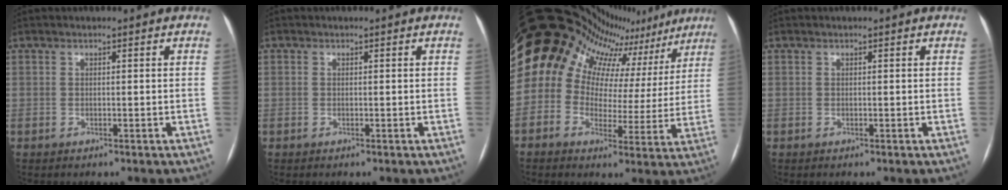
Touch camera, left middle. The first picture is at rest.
{"total": 0.0}
{"total": 21.8, "force": [13.8, 14.1, 9.3], "torque": [-0.160, 0.097, 0.163]}
{"total": 0.0}